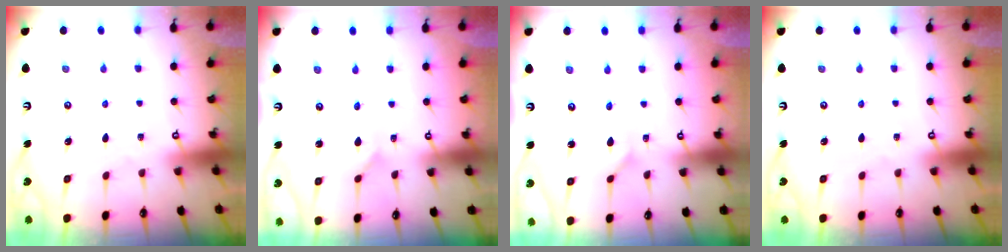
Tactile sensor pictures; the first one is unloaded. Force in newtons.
{"total": 1.1, "press": 1.1, "slide": 0.1}
{"total": 0.9, "press": 0.9, "slide": 0.0}
{"total": 0.0}